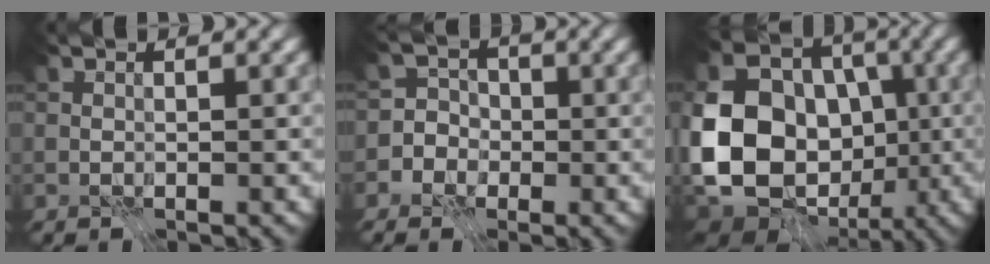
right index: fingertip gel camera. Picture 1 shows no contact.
{"total": 4.6, "force": [-2.1, 4.1, 0.5], "torque": [0.021, 0.016, -0.067]}
{"total": 13.7, "force": [-2.8, 10.6, 8.3], "torque": [-0.169, 0.001, -0.056]}